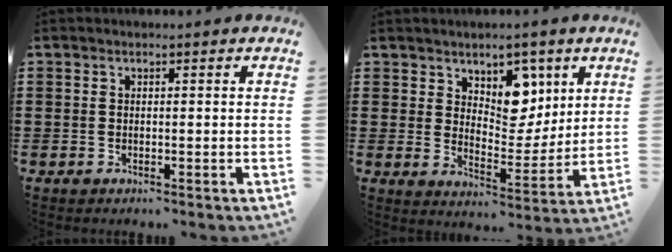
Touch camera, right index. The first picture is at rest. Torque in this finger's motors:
{"motor_torque": [0.12, 0.21, 0.20, 0.01]}